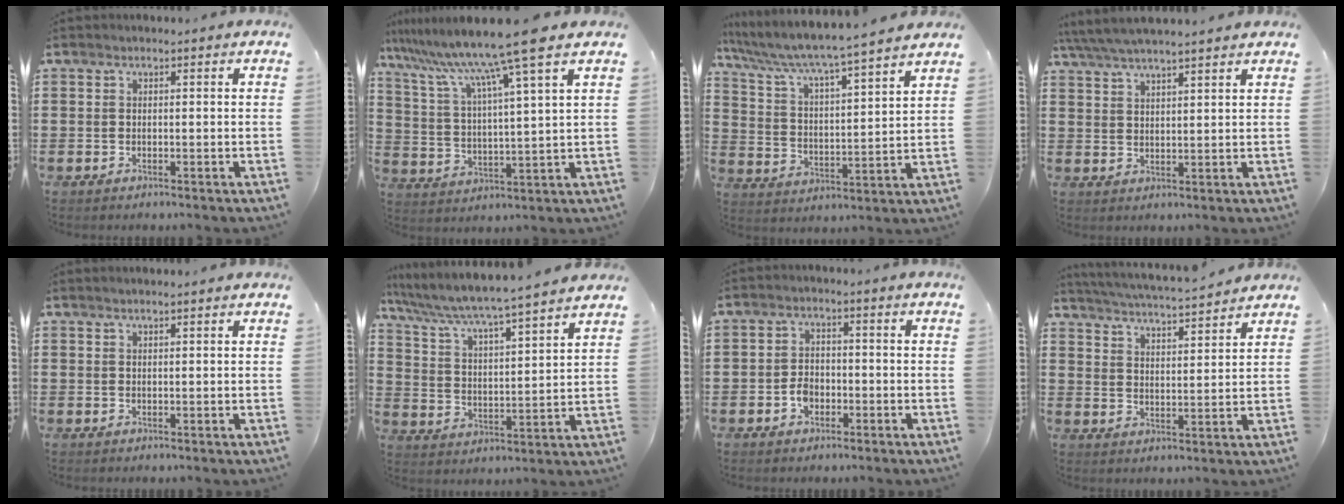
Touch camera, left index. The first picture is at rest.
{"total": 11.4, "force": [8.8, -1.1, 7.2], "torque": [-0.175, -0.048, 0.137]}
{"total": 4.9, "force": [4.5, -0.7, 2.0], "torque": [-0.063, -0.044, 0.065]}
{"total": 4.3, "force": [3.8, 0.1, 1.9], "torque": [-0.049, -0.013, 0.067]}
{"total": 1.0, "force": [0.8, -0.1, 0.6], "torque": [-0.010, 0.000, 0.014]}
{"total": 4.8, "force": [4.3, -0.6, 2.1], "torque": [-0.063, -0.039, 0.062]}
{"total": 3.0, "force": [-1.2, 2.1, 1.8], "torque": [-0.037, 0.002, -0.024]}
{"total": 4.5, "force": [4.3, -0.3, 1.2], "torque": [-0.044, -0.031, 0.070]}